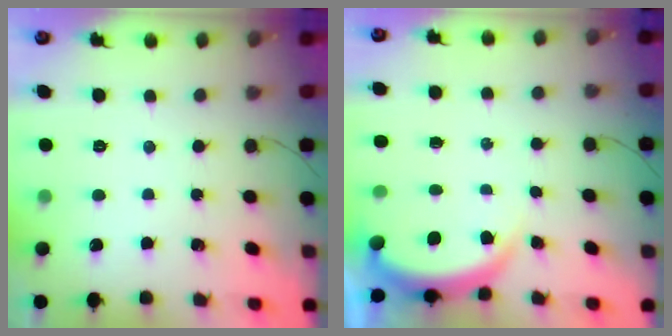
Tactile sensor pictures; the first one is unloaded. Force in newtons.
{"total": 4.6, "press": 4.5, "slide": 0.7}